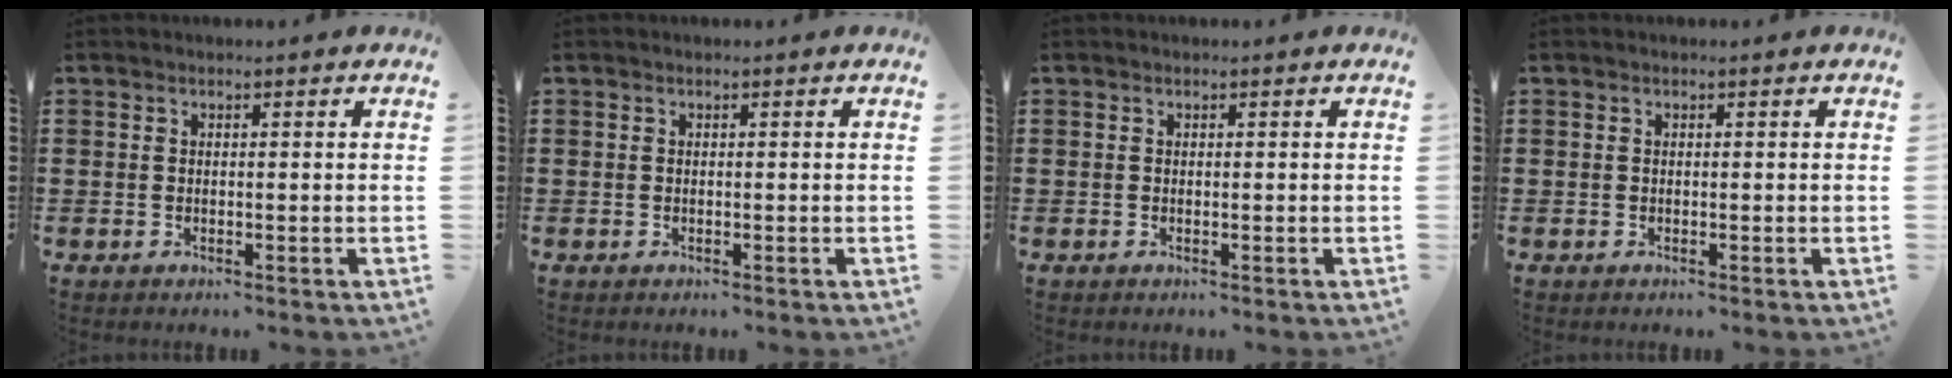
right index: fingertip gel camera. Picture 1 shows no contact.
{"total": 0.0}
{"total": 0.0}
{"total": 0.0}